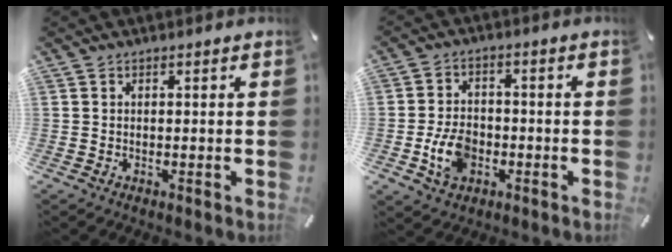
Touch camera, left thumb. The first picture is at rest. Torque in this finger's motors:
{"motor_torque": [0.10, 0.15, 0.19, 0.10, 0.12]}